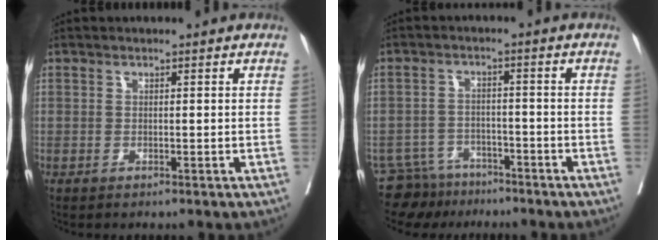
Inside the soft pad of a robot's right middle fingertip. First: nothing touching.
{"total": 6.3, "force": [-5.5, 3.0, -0.6], "torque": [0.013, 0.011, -0.092]}